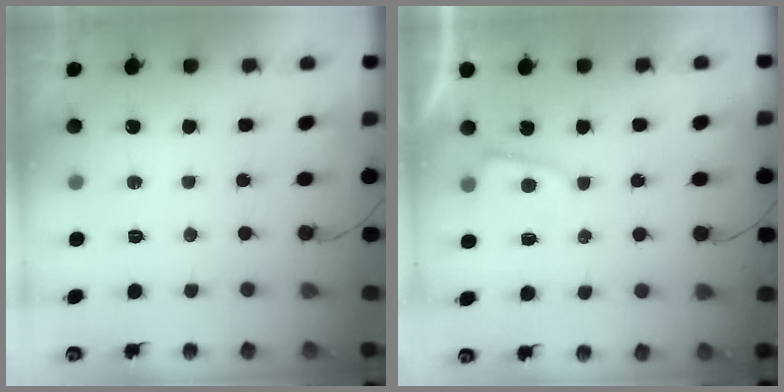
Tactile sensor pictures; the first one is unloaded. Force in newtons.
{"total": 2.3, "press": 2.2, "slide": 0.3}